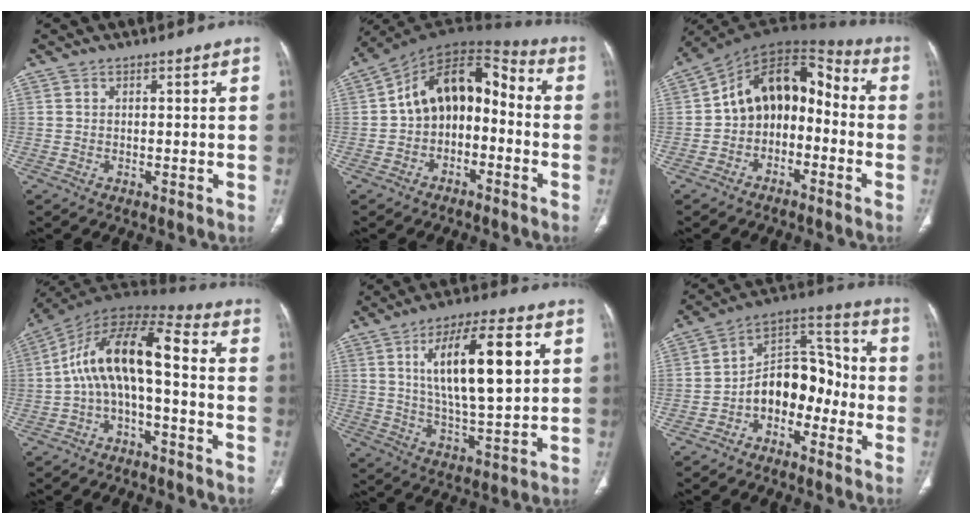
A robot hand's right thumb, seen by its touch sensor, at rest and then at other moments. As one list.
[{"total": 13.4, "force": [-1.7, 9.2, 9.6], "torque": [-0.117, 0.069, -0.041]}, {"total": 13.4, "force": [-2.2, 9.6, 9.1], "torque": [-0.104, 0.079, -0.050]}, {"total": 13.4, "force": [-2.1, 5.6, 12.0], "torque": [-0.214, 0.082, -0.047]}, {"total": 17.5, "force": [4.7, 5.8, 15.9], "torque": [-0.256, -0.007, 0.083]}, {"total": 12.4, "force": [-4.0, 8.4, 8.2], "torque": [-0.092, 0.073, -0.078]}]